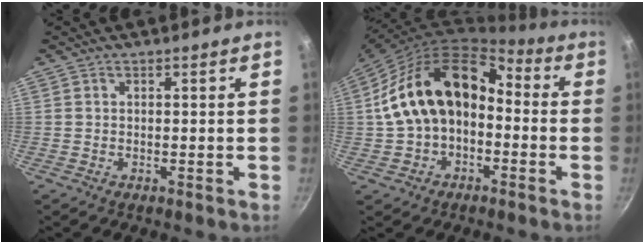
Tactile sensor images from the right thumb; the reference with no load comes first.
{"total": 17.9, "force": [-0.8, 12.4, 12.9], "torque": [-0.207, 0.069, -0.017]}